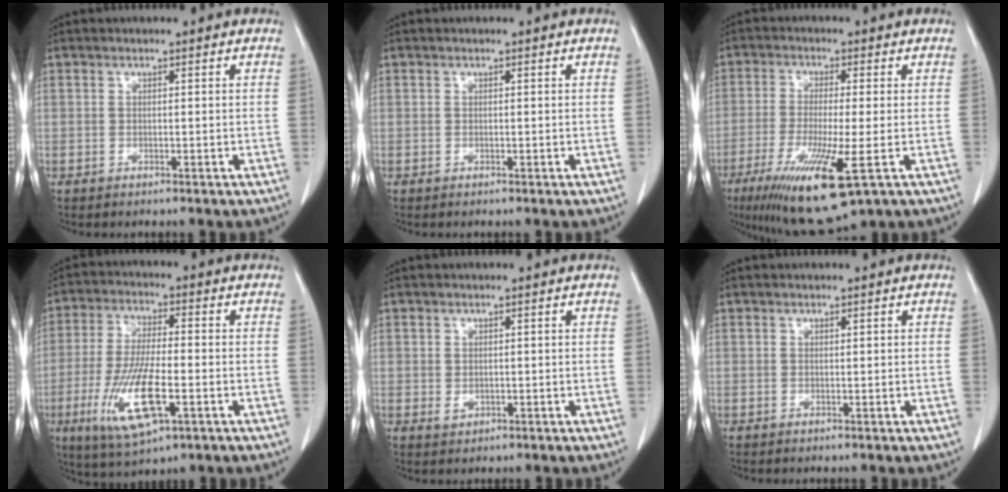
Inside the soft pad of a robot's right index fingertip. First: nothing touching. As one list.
[{"total": 0.0}, {"total": 12.9, "force": [-5.6, 1.3, 11.6], "torque": [-0.214, -0.042, -0.091]}, {"total": 12.4, "force": [-4.2, 2.8, 11.4], "torque": [-0.231, -0.018, -0.071]}, {"total": 1.3, "force": [-0.1, 1.2, 0.6], "torque": [-0.008, 0.000, 0.004]}, {"total": 0.0}]